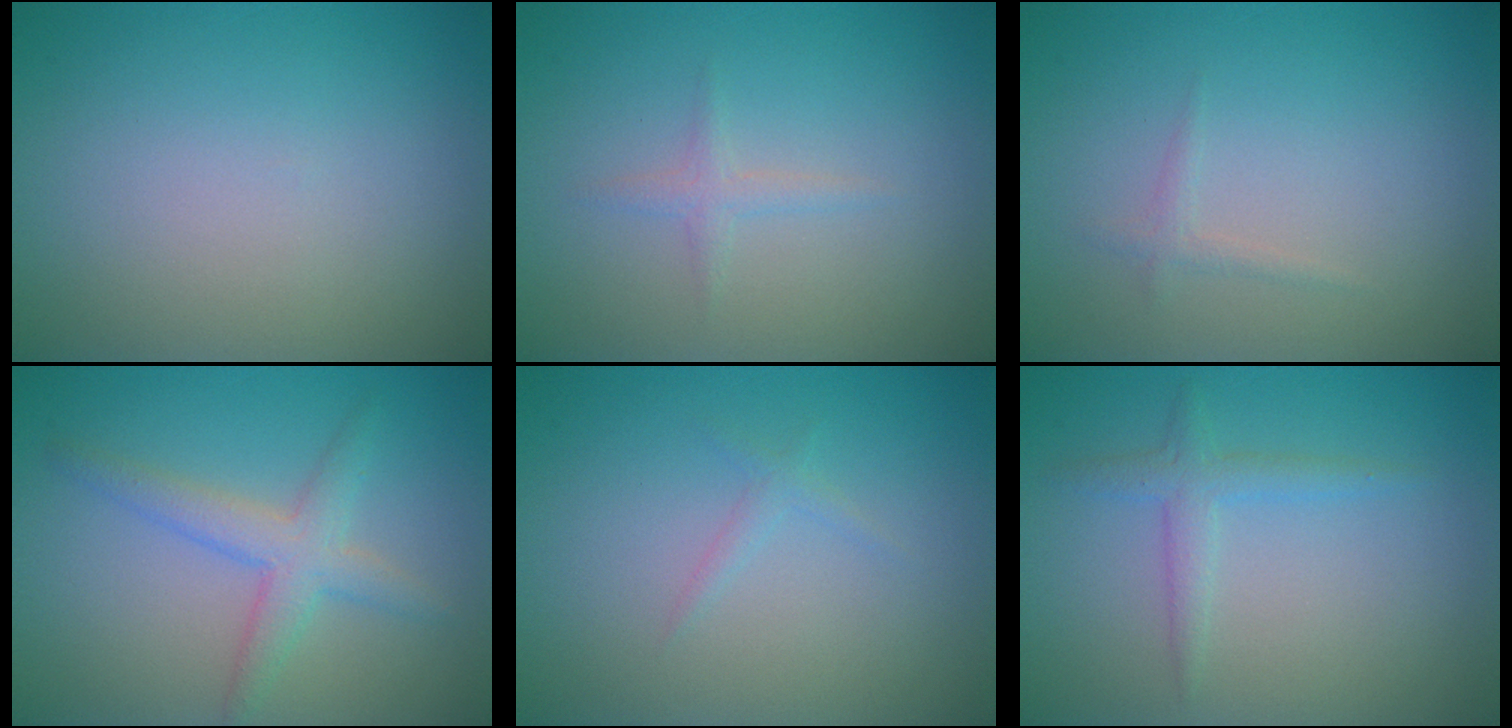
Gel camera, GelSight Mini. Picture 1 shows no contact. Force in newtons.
{"total": 1.1, "press": 1.1, "slide": 0.1}
{"total": 0.8, "press": 0.8, "slide": 0.0}
{"total": 3.0, "press": 3.0, "slide": 0.1}
{"total": 0.7, "press": 0.7, "slide": 0.1}
{"total": 1.8, "press": 1.7, "slide": 0.1}